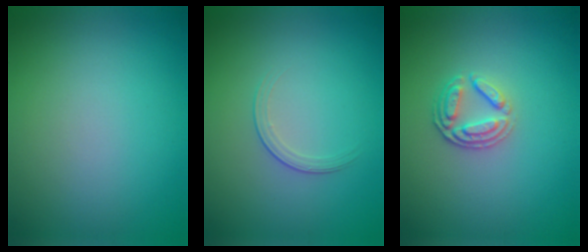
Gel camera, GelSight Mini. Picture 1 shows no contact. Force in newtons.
{"total": 1.5, "press": 0.7, "slide": 1.4}
{"total": 2.7, "press": 2.4, "slide": 1.2}